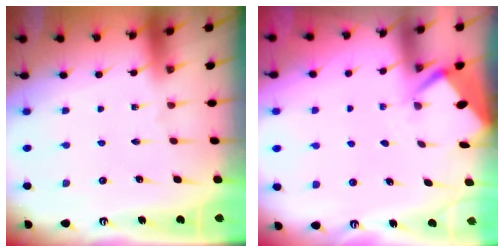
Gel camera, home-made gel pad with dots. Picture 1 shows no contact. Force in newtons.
{"total": 2.8, "press": 2.8, "slide": 0.3}